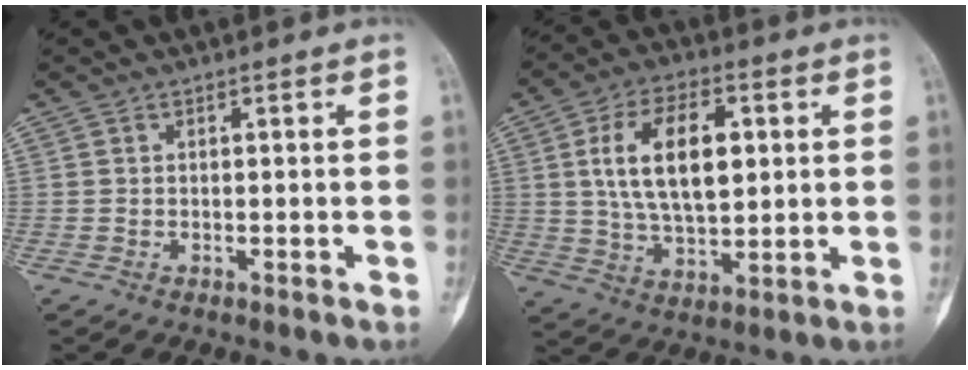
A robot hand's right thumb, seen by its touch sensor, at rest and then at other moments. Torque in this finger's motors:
{"motor_torque": [0.55, 3.37, 0.72, -0.34, 0.51]}